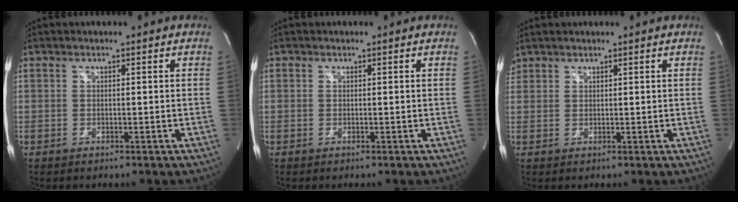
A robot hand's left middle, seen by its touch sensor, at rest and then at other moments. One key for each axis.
{"total": 0.0}
{"total": 1.8, "fx": 1.6, "fy": 0.9, "fz": 0.1, "tx": -0.002, "ty": 0.015, "tz": 0.031}